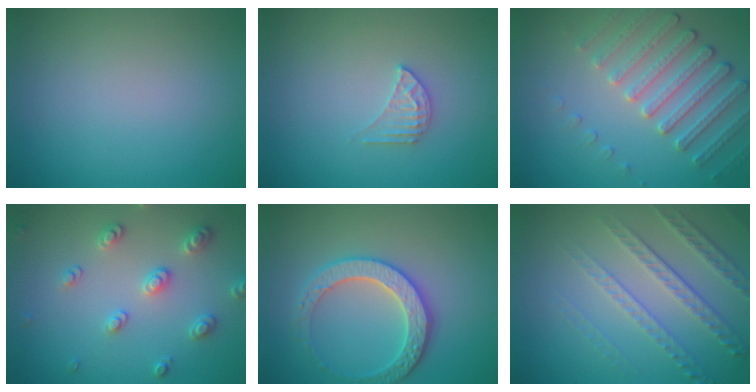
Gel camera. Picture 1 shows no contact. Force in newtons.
{"total": 1.7, "press": 1.7, "slide": 0.1}
{"total": 4.0, "press": 3.8, "slide": 1.4}
{"total": 2.8, "press": 2.8, "slide": 0.2}
{"total": 3.9, "press": 3.9, "slide": 0.8}
{"total": 4.9, "press": 3.4, "slide": 3.6}